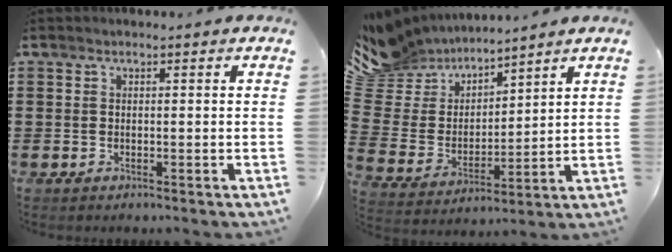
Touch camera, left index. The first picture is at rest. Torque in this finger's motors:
{"motor_torque": [-0.49, 0.63, -0.16, -0.06]}